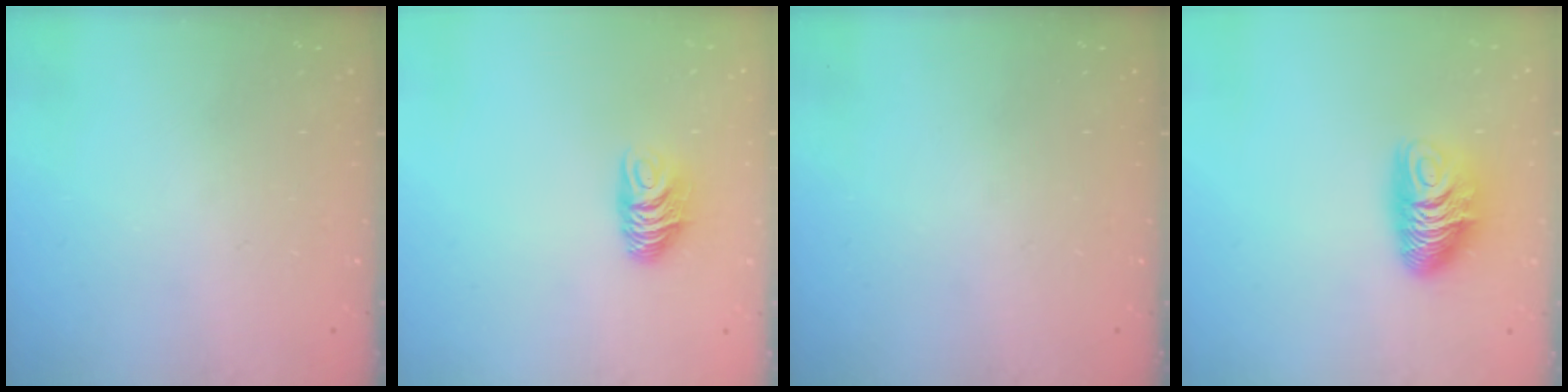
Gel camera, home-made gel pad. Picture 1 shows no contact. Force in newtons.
{"total": 7.1, "press": 7.1, "slide": 0.5}
{"total": 0.0}
{"total": 10.7, "press": 10.6, "slide": 0.7}